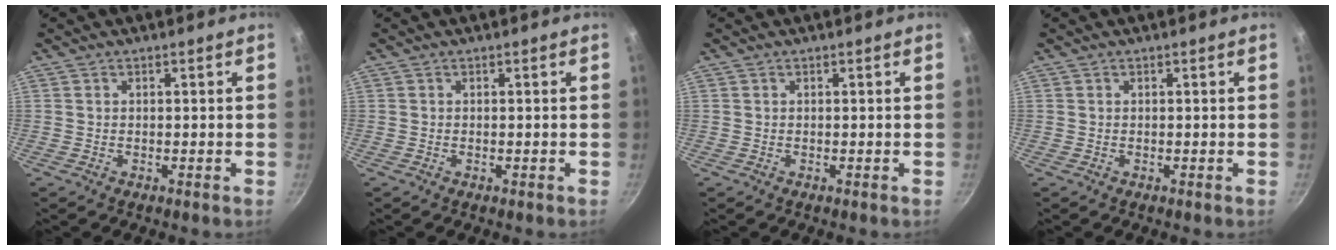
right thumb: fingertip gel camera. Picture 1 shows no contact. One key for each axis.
{"total": 0.0}
{"total": 0.0}
{"total": 0.0}